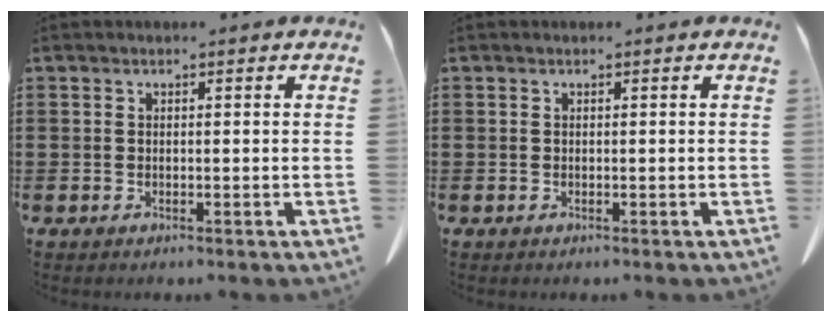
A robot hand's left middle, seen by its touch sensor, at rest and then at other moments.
{"total": 0.0}